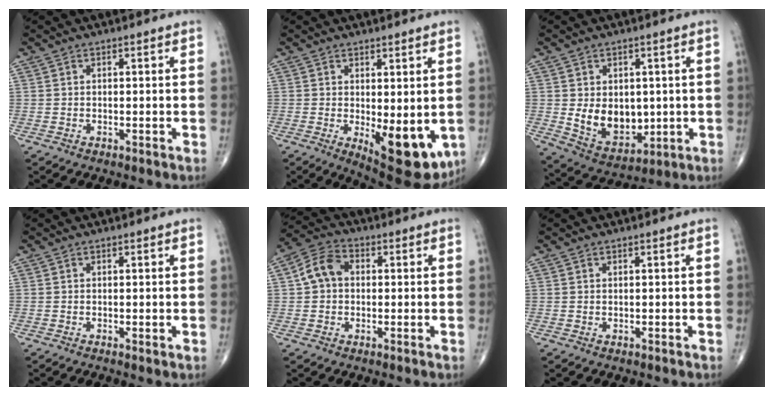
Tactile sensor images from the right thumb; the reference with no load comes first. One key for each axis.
{"total": 11.8, "fx": -1.9, "fy": 4.8, "fz": 10.6, "tx": -0.121, "ty": -0.026, "tz": -0.009}
{"total": 10.9, "fx": -0.1, "fy": 7.7, "fz": 7.7, "tx": -0.087, "ty": -0.018, "tz": 0.022}
{"total": 0.6, "fx": -0.1, "fy": 0.2, "fz": 0.6, "tx": -0.010, "ty": -0.004, "tz": -0.005}
{"total": 6.7, "fx": 0.5, "fy": 5.2, "fz": 4.2, "tx": -0.072, "ty": 0.021, "tz": 0.000}
{"total": 0.0}